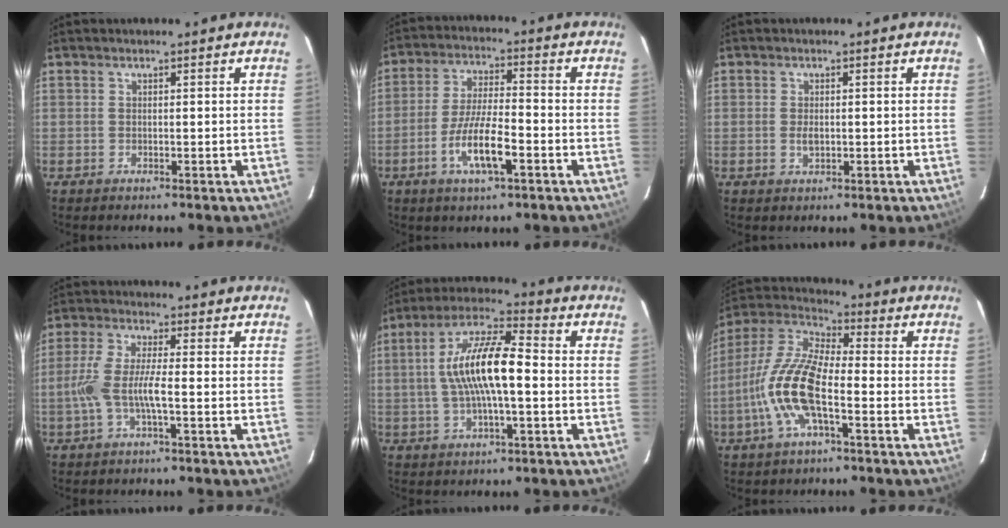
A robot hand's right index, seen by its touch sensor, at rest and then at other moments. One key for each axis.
{"total": 9.7, "fx": -4.2, "fy": 2.1, "fz": 8.6, "tx": -0.170, "ty": -0.004, "tz": -0.075}
{"total": 1.9, "fx": -0.2, "fy": 1.1, "fz": 1.5, "tx": -0.027, "ty": 0.000, "tz": -0.003}
{"total": 7.7, "fx": -1.9, "fy": 1.2, "fz": 7.4, "tx": -0.159, "ty": 0.001, "tz": -0.037}
{"total": 13.5, "fx": -0.5, "fy": 3.7, "fz": 13.0, "tx": -0.246, "ty": 0.016, "tz": -0.013}
{"total": 14.1, "fx": -4.4, "fy": 4.4, "fz": 12.6, "tx": -0.266, "ty": 0.000, "tz": -0.094}